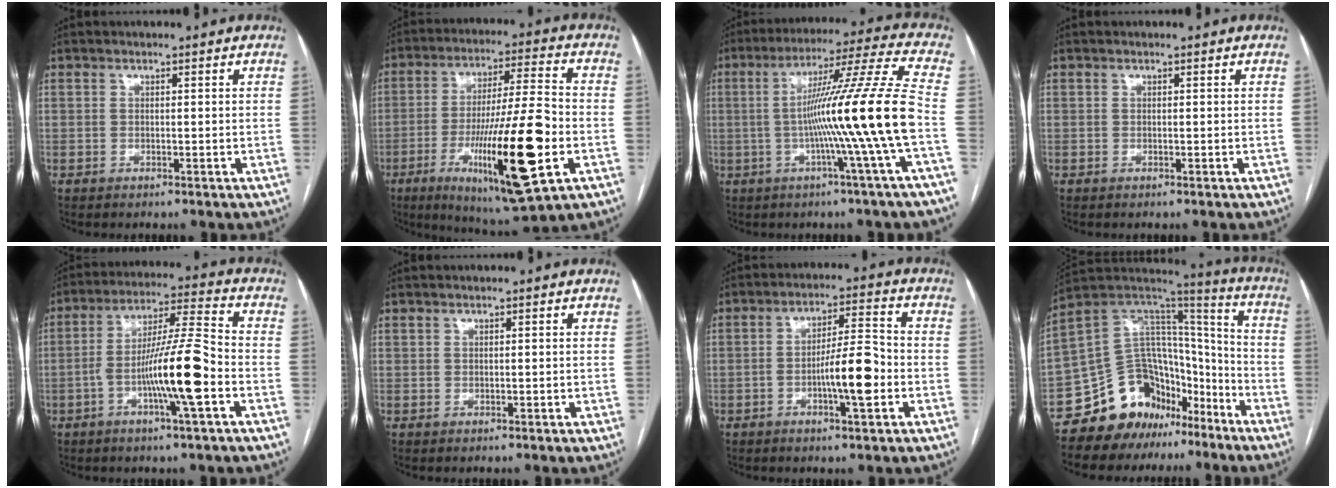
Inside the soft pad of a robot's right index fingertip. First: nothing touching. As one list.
[{"total": 20.6, "force": [-6.5, 1.9, 19.5], "torque": [-0.338, -0.026, -0.100]}, {"total": 16.6, "force": [-2.9, -3.5, 16.0], "torque": [-0.256, -0.003, -0.055]}, {"total": 0.0}, {"total": 12.6, "force": [-3.9, 0.1, 12.0], "torque": [-0.218, 0.006, -0.073]}, {"total": 0.0}, {"total": 8.6, "force": [-2.4, 1.2, 8.2], "torque": [-0.138, 0.010, -0.042]}, {"total": 17.1, "force": [-11.8, 10.9, 6.0], "torque": [-0.092, 0.103, -0.194]}]